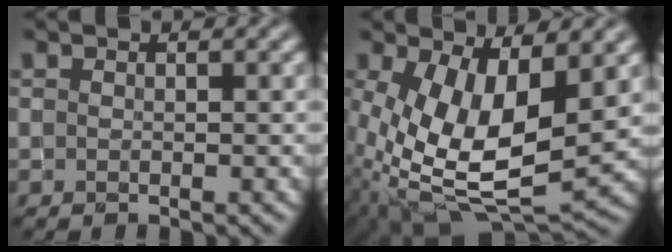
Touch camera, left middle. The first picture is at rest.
{"total": 10.9, "force": [0.4, 5.1, 9.6], "torque": [-0.190, -0.022, 0.009]}